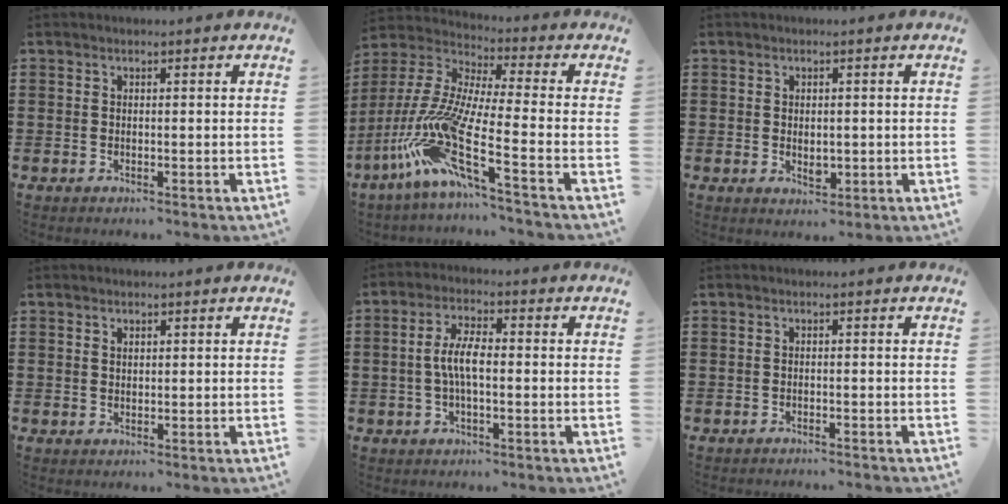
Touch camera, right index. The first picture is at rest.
{"total": 13.8, "force": [-7.7, 2.5, 11.3], "torque": [-0.273, -0.024, -0.158]}
{"total": 1.9, "force": [0.0, 1.3, 1.4], "torque": [-0.019, 0.002, -0.001]}
{"total": 0.9, "force": [0.6, 0.6, 0.4], "torque": [-0.009, 0.003, 0.012]}
{"total": 5.6, "force": [-0.4, 1.9, 5.2], "torque": [-0.114, -0.002, -0.015]}
{"total": 0.9, "force": [-0.9, -0.1, 0.1], "torque": [-0.004, 0.000, -0.018]}